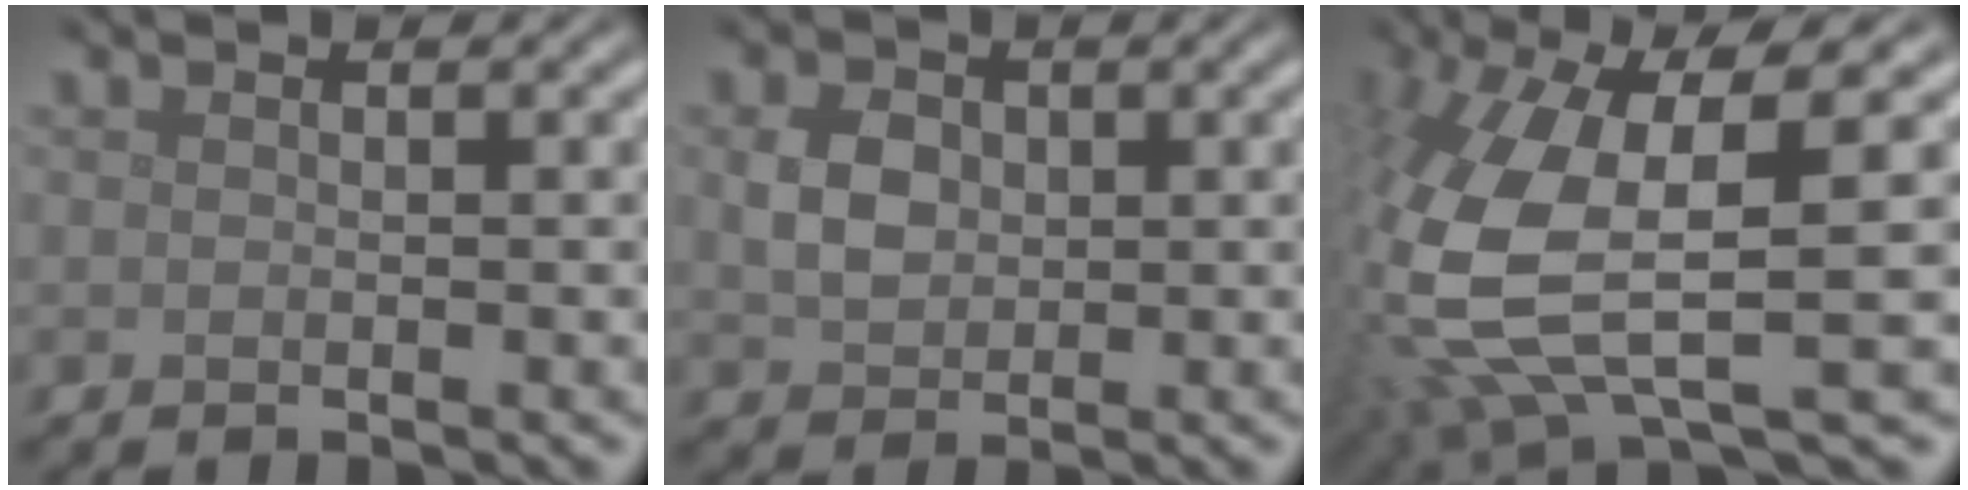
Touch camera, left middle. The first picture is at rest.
{"total": 2.9, "force": [0.5, 2.3, 1.8], "torque": [-0.038, 0.002, 0.007]}
{"total": 11.6, "force": [0.4, 4.4, 10.8], "torque": [-0.257, -0.032, 0.023]}